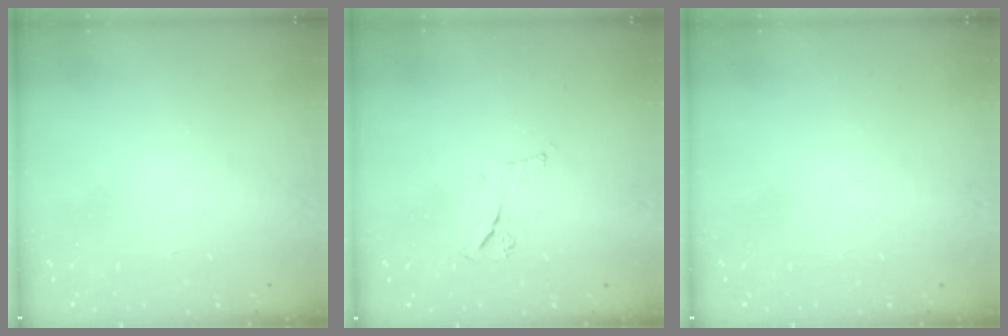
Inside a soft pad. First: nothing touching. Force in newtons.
{"total": 6.5, "press": 6.5, "slide": 0.8}
{"total": 0.0}